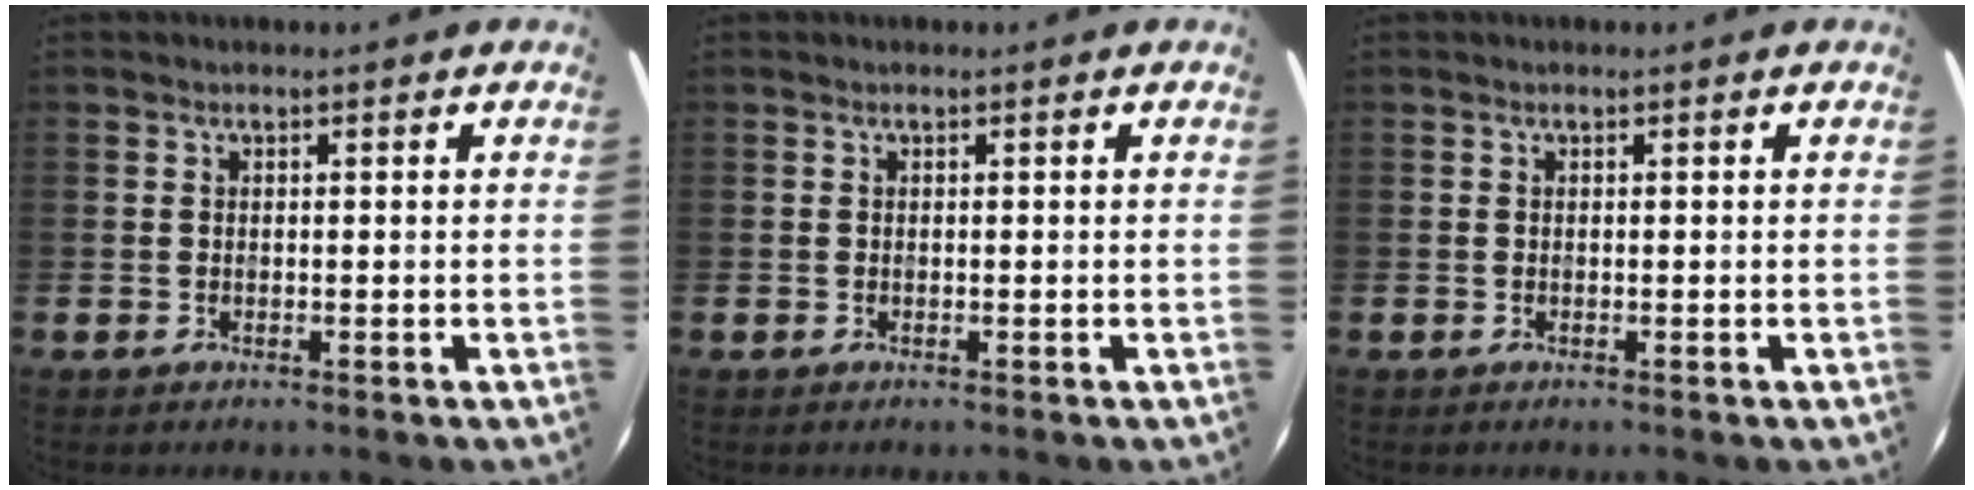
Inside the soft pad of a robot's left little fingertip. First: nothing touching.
{"total": 0.0}
{"total": 0.0}